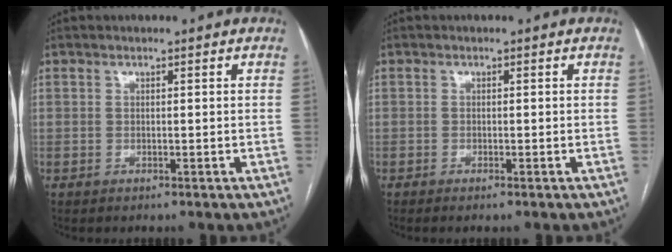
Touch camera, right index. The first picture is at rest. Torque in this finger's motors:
{"motor_torque": [0.08, 0.10, -0.03, 0.01]}